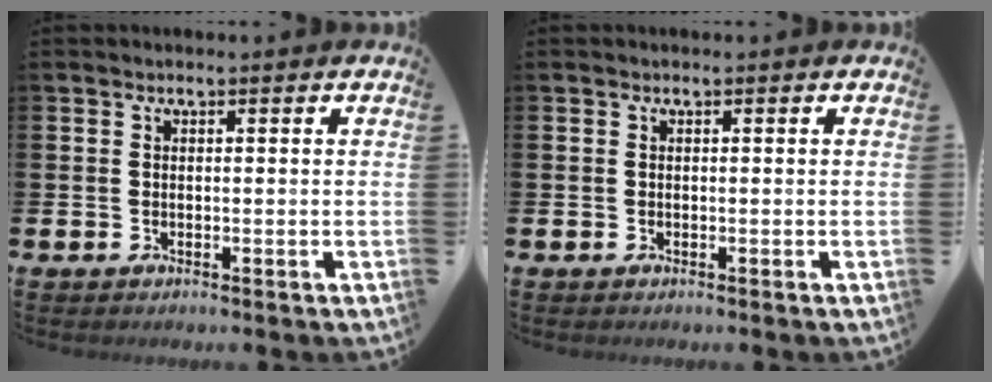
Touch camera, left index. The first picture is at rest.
{"total": 0.0}